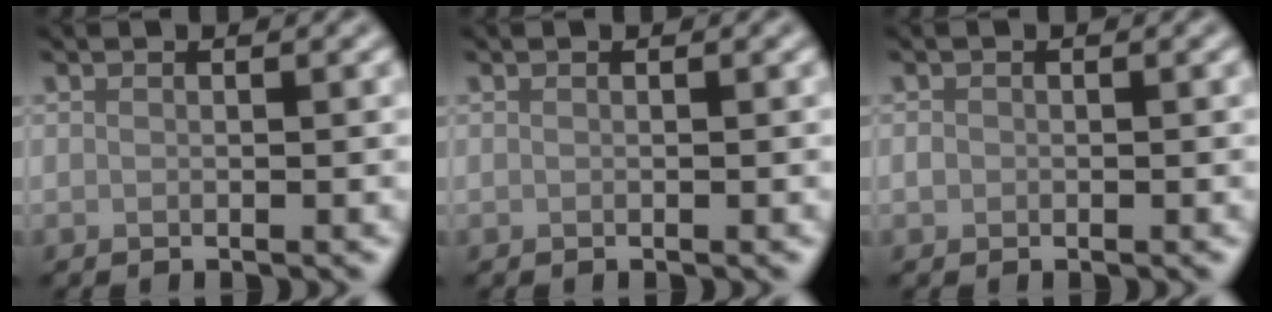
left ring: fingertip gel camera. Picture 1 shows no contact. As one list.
[{"total": 0.0}, {"total": 0.6, "force": [-0.2, 0.6, 0.1], "torque": [0.000, -0.004, -0.005]}]